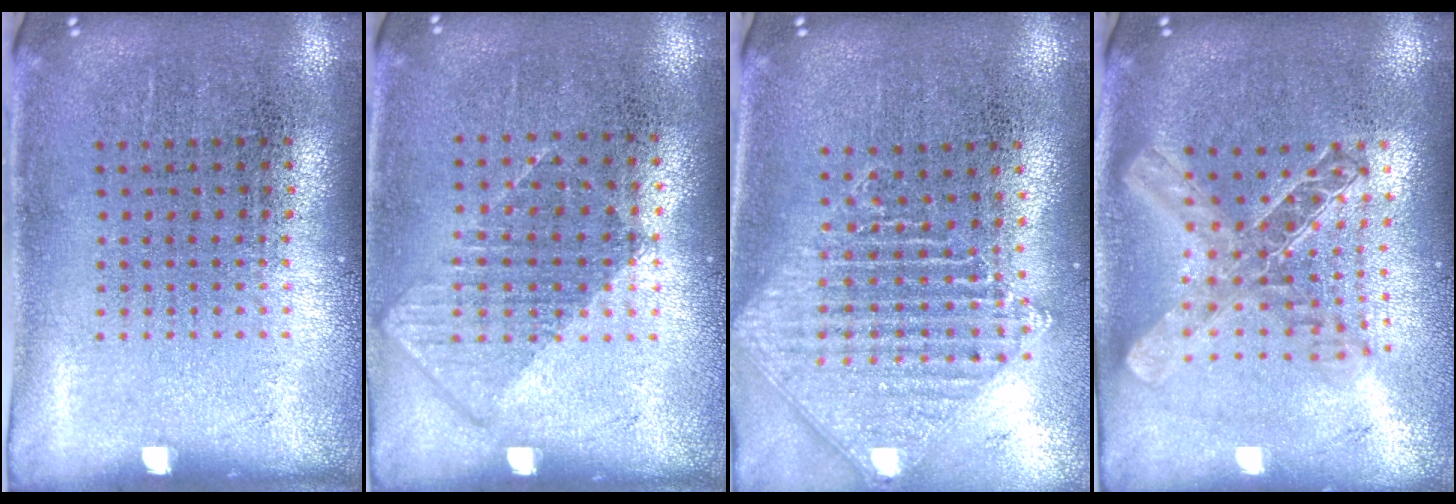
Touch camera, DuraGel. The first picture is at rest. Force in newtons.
{"total": 0.8, "press": 0.7, "slide": 0.4}
{"total": 1.5, "press": 1.3, "slide": 0.6}
{"total": 2.0, "press": 1.7, "slide": 1.0}